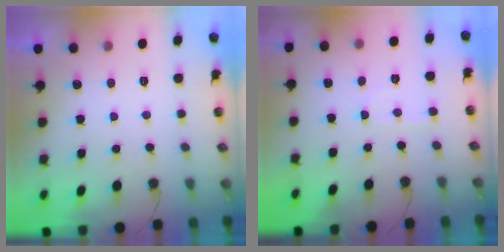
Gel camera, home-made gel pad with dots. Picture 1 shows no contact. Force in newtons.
{"total": 4.5, "press": 4.4, "slide": 0.7}